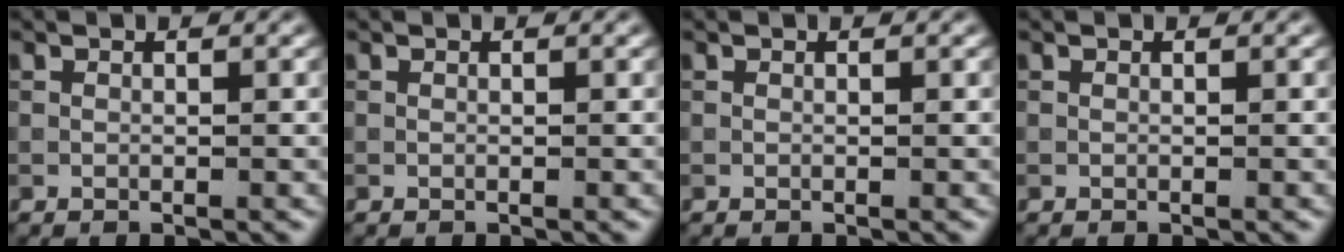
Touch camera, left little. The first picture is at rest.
{"total": 0.0}
{"total": 0.0}
{"total": 0.0}